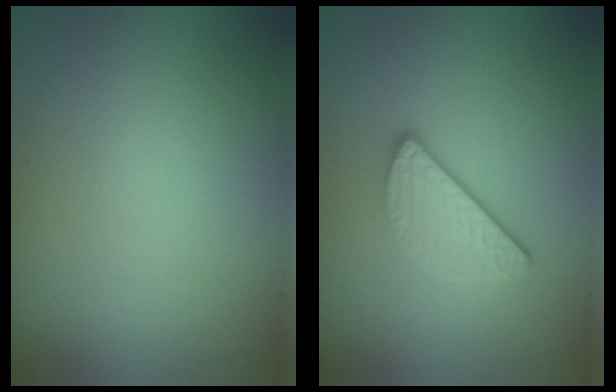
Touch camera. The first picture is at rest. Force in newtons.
{"total": 3.0, "press": 2.3, "slide": 1.8}